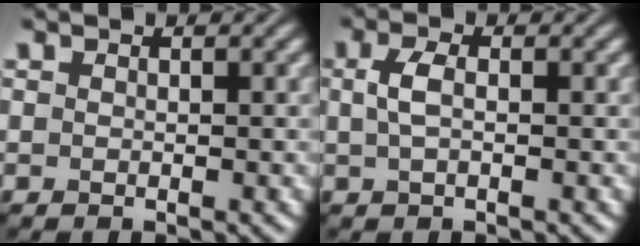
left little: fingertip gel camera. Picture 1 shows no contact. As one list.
[{"total": 2.0, "force": [0.2, 1.0, 1.7], "torque": [-0.044, 0.003, 0.000]}]